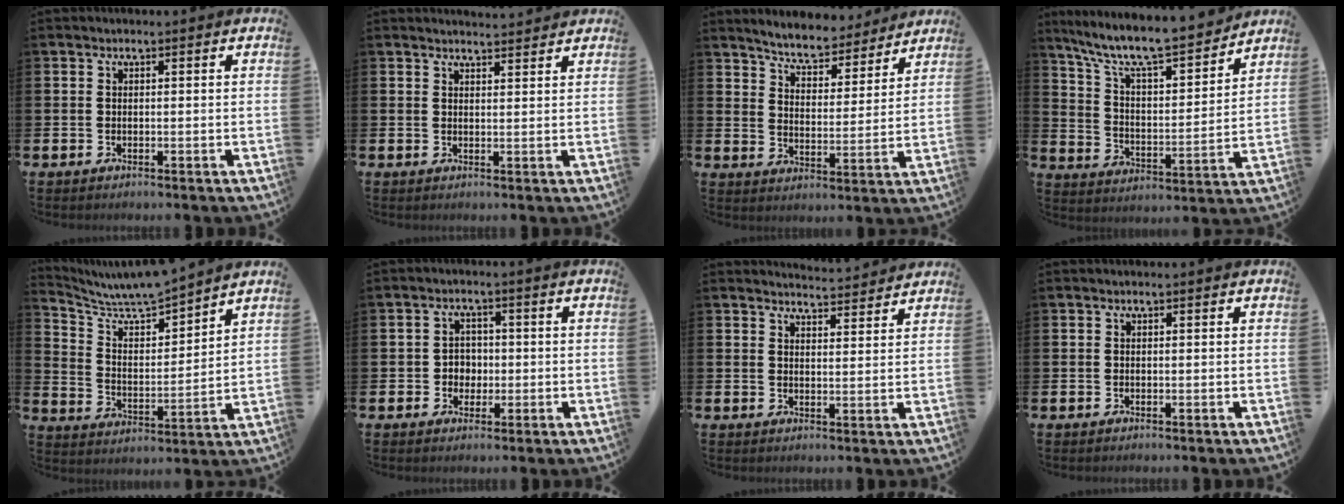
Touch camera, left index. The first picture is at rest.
{"total": 2.4, "force": [2.4, 0.1, -0.2], "torque": [0.008, -0.017, 0.042]}
{"total": 6.0, "force": [5.8, 1.3, 1.2], "torque": [-0.049, -0.042, 0.097]}
{"total": 9.9, "force": [8.8, 1.7, 4.1], "torque": [-0.114, -0.063, 0.147]}
{"total": 7.8, "force": [7.5, 1.0, 2.0], "torque": [-0.079, -0.056, 0.131]}
{"total": 2.8, "force": [-0.2, 2.6, 0.9], "torque": [-0.017, 0.006, -0.011]}
{"total": 3.9, "force": [3.9, 0.1, -0.2], "torque": [0.005, -0.030, 0.068]}
{"total": 0.0}